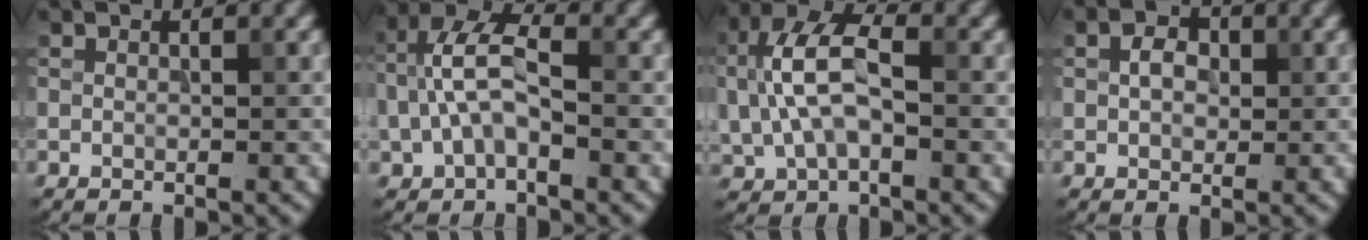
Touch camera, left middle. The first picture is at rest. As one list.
[{"total": 5.3, "force": [-0.7, 3.1, 4.3], "torque": [-0.093, 0.018, -0.020]}, {"total": 7.3, "force": [0.3, 4.3, 5.9], "torque": [-0.131, 0.014, -0.002]}, {"total": 2.4, "force": [0.5, 1.8, 1.6], "torque": [-0.032, 0.005, 0.005]}]